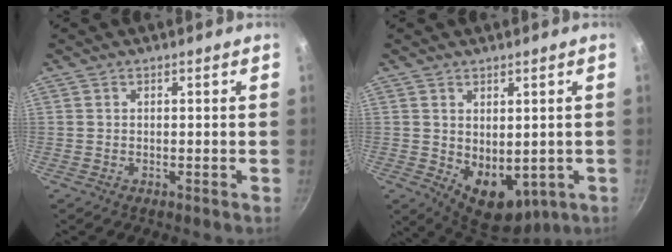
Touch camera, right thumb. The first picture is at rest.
{"total": 9.7, "force": [-0.3, 6.6, 7.1], "torque": [-0.078, -0.023, 0.018]}